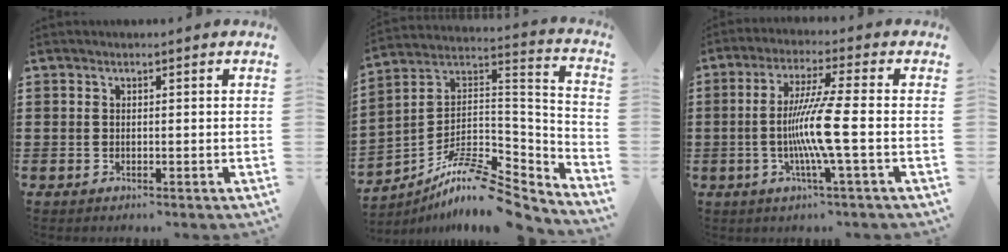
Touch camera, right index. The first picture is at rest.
{"total": 11.3, "force": [-8.5, 3.3, 6.6], "torque": [-0.121, 0.010, -0.164]}
{"total": 8.9, "force": [-1.6, -0.8, 8.7], "torque": [-0.173, -0.018, -0.039]}